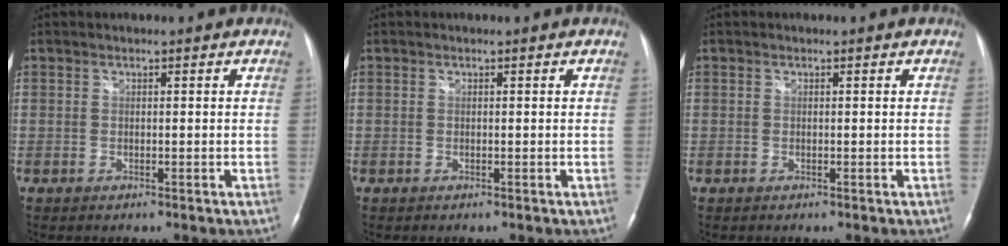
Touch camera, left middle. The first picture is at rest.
{"total": 0.0}
{"total": 0.0}